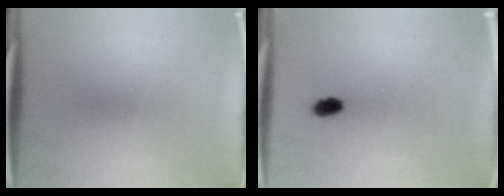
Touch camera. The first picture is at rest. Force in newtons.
{"total": 2.3}